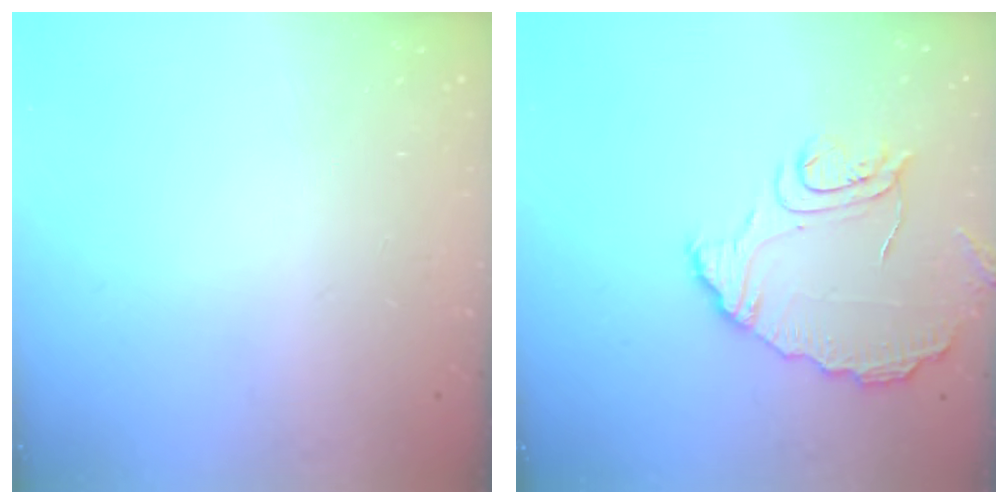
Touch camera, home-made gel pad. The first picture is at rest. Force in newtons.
{"total": 10.9, "press": 10.9, "slide": 0.2}